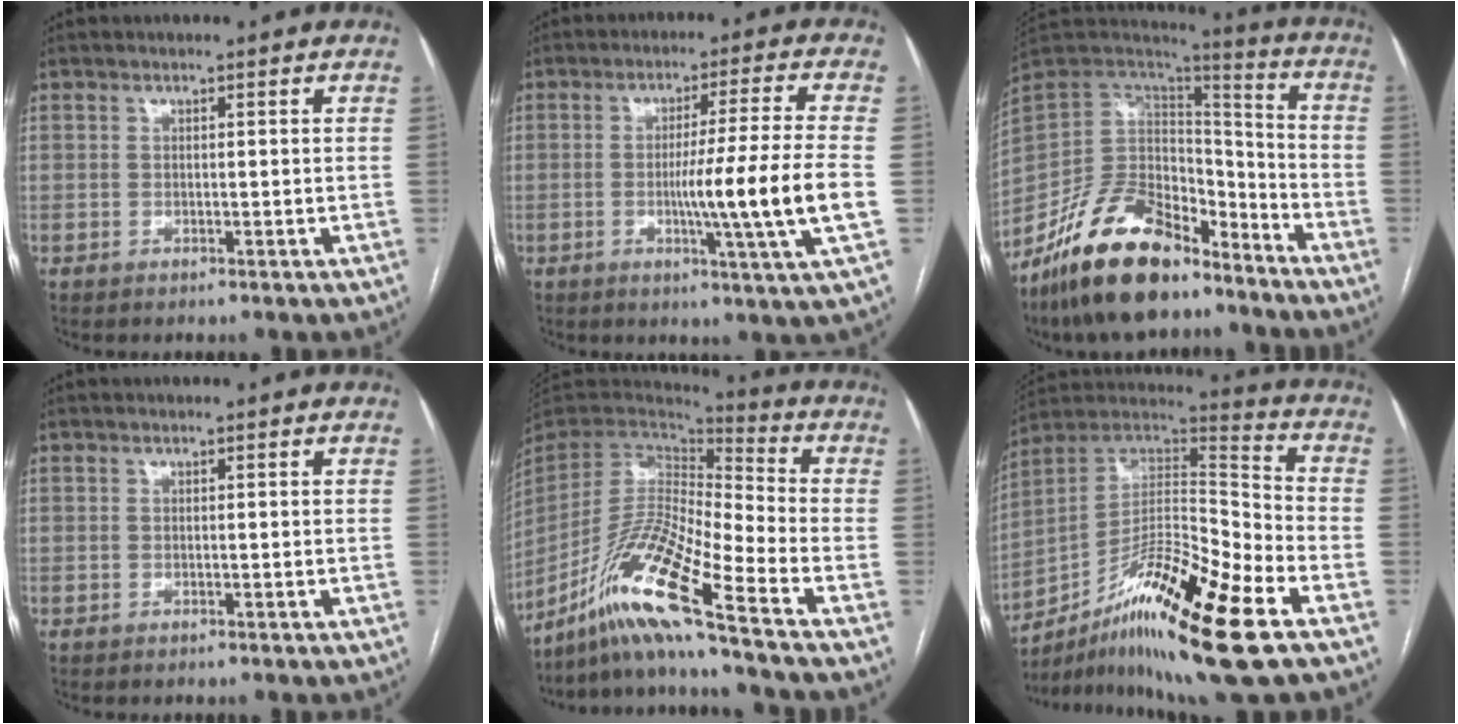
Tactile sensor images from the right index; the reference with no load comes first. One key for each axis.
{"total": 12.5, "fx": -2.0, "fy": -2.2, "fz": 12.1, "tx": -0.196, "ty": -0.020, "tz": -0.035}
{"total": 20.1, "fx": -14.9, "fy": 8.1, "fz": 10.8, "tx": -0.211, "ty": 0.020, "tz": -0.266}
{"total": 0.0}
{"total": 16.1, "fx": -10.9, "fy": -0.9, "fz": 11.8, "tx": -0.234, "ty": -0.009, "tz": -0.205}
{"total": 22.2, "fx": -11.9, "fy": 2.5, "fz": 18.6, "tx": -0.307, "ty": -0.002, "tz": -0.202}